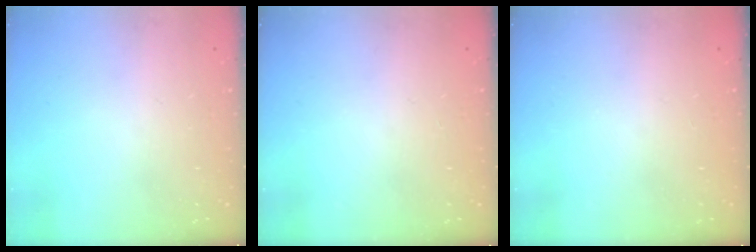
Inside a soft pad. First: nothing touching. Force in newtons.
{"total": 0.0}
{"total": 0.0}